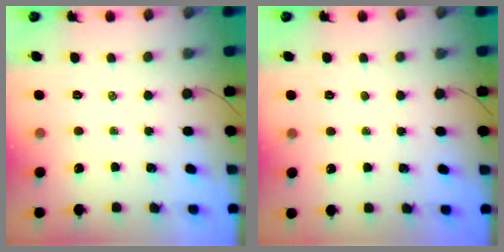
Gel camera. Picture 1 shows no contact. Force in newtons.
{"total": 0.0}